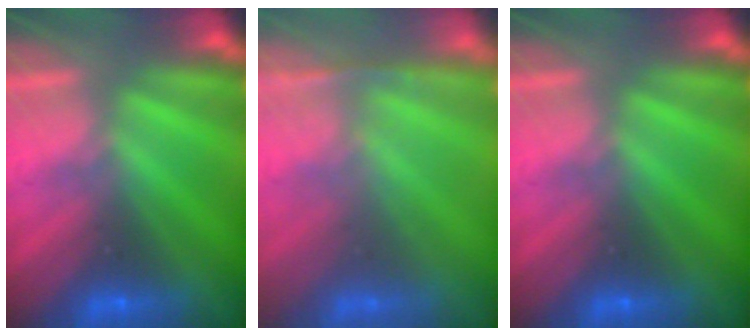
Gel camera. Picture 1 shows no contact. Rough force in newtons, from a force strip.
{"total": 1.4}
{"total": 0.0}